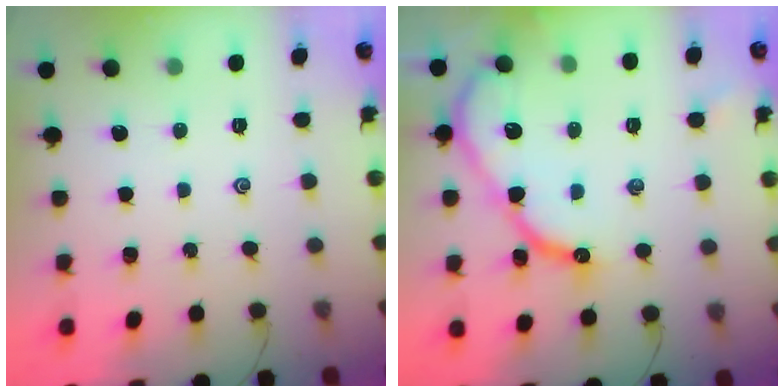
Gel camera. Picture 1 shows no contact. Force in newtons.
{"total": 13.0, "press": 12.9, "slide": 1.2}